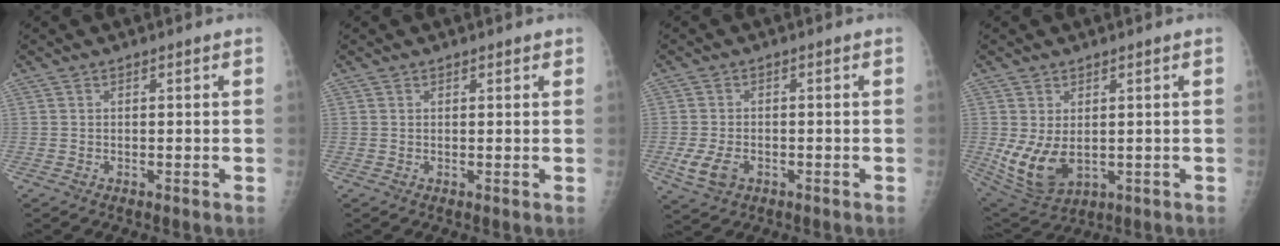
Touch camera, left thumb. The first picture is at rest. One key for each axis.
{"total": 0.7, "fx": 0.6, "fy": 0.4, "fz": 0.1, "tx": 0.004, "ty": -0.005, "tz": 0.005}
{"total": 5.2, "fx": -1.7, "fy": 3.5, "fz": 3.4, "tx": -0.070, "ty": 0.000, "tz": -0.026}
{"total": 9.1, "fx": -0.2, "fy": 5.9, "fz": 6.9, "tx": -0.129, "ty": -0.015, "tz": 0.020}